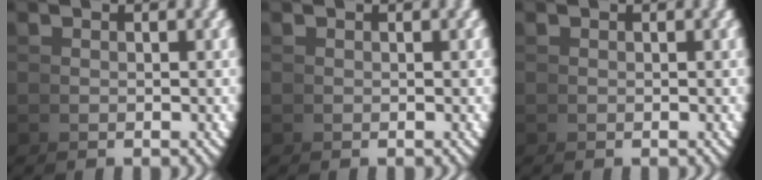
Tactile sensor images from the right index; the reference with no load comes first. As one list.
[{"total": 0.0}, {"total": 0.0}]